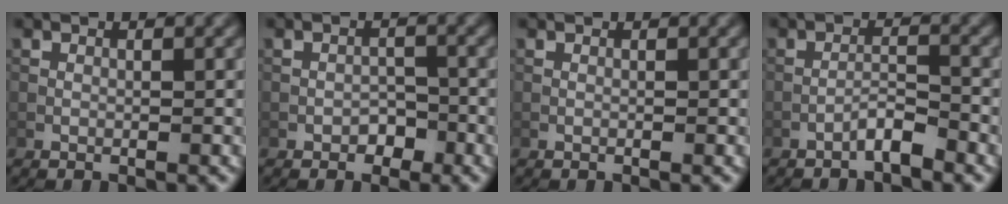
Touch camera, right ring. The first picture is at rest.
{"total": 1.6, "force": [-1.0, 1.1, 0.7], "torque": [-0.005, 0.004, -0.017]}
{"total": 0.0}
{"total": 1.9, "force": [-1.6, 0.1, 1.1], "torque": [-0.016, 0.011, -0.032]}